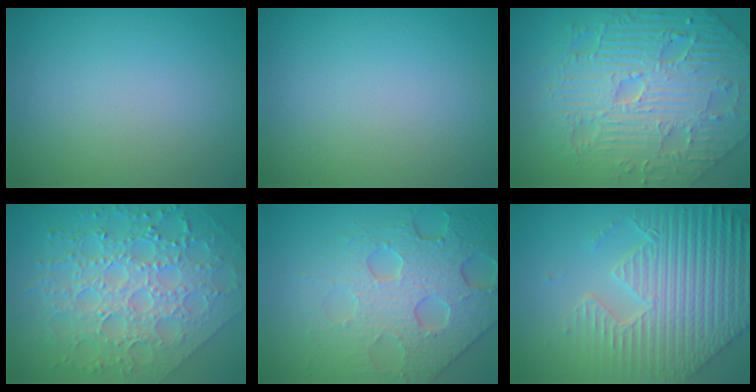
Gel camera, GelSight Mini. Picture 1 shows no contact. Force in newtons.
{"total": 0.0}
{"total": 9.3, "press": 7.0, "slide": 6.0}
{"total": 8.3, "press": 6.1, "slide": 5.6}
{"total": 7.8, "press": 5.6, "slide": 5.5}
{"total": 9.3, "press": 6.5, "slide": 6.6}